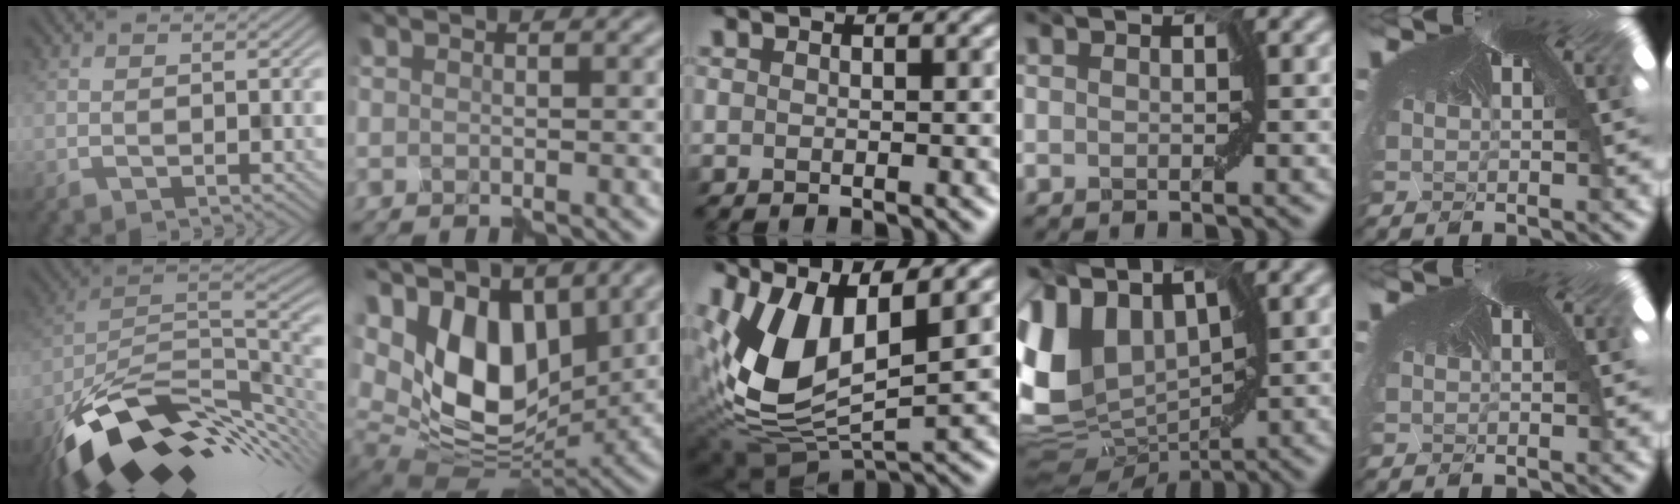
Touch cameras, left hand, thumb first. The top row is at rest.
{"thumb": {"total": 14.5, "force": [-7.4, 6.7, 10.5], "torque": [-0.199, -0.026, -0.125]}, "index": {"total": 10.4, "force": [3.4, 6.3, 7.5], "torque": [-0.146, -0.004, 0.062]}, "middle": {"total": 8.7, "force": [3.0, 4.2, 7.1], "torque": [-0.178, -0.004, 0.053]}, "ring": {"total": 8.4, "force": [2.2, 6.0, 5.5], "torque": [-0.159, 0.001, 0.053]}}